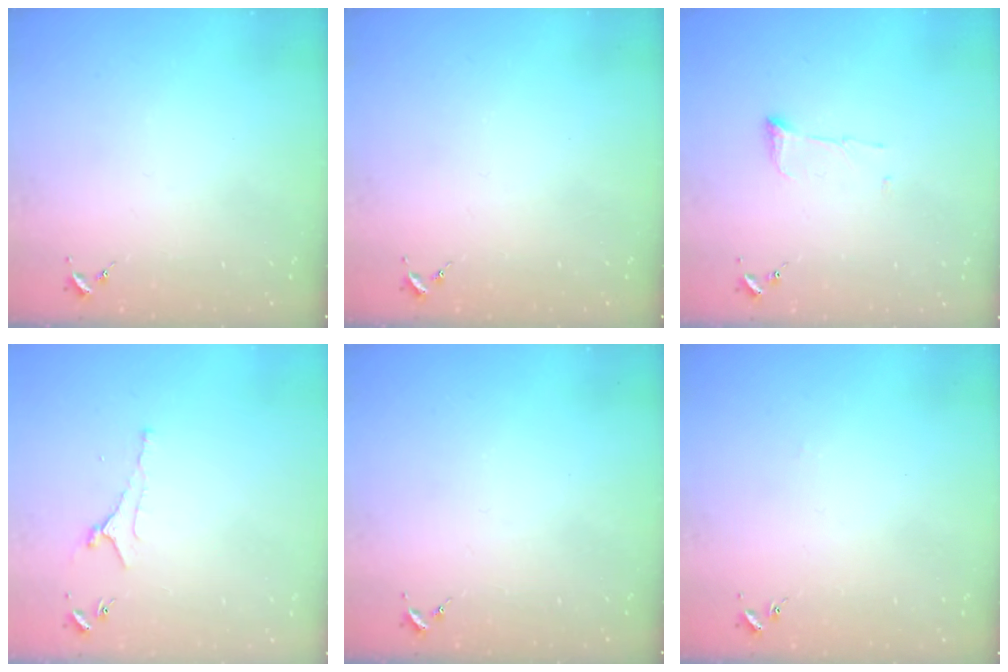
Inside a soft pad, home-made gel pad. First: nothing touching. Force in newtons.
{"total": 0.0}
{"total": 4.7, "press": 4.7, "slide": 0.6}
{"total": 3.7, "press": 3.7, "slide": 0.7}
{"total": 0.0}
{"total": 1.1, "press": 1.1, "slide": 0.2}